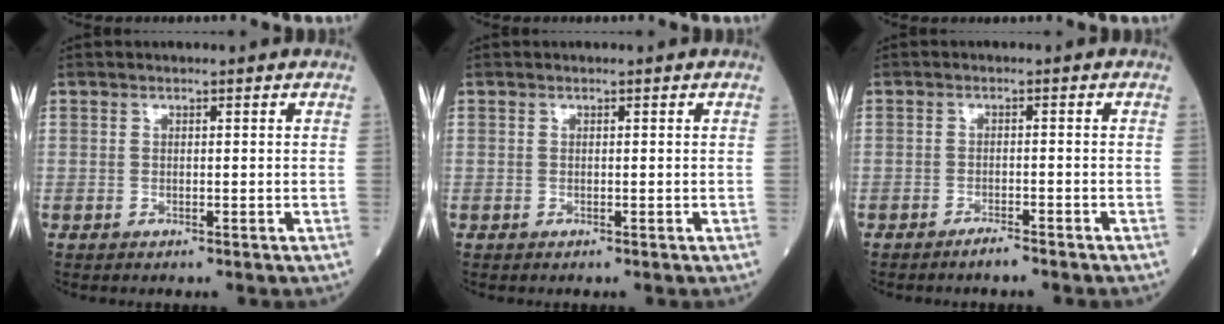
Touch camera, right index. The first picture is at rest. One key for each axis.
{"total": 0.0}
{"total": 2.0, "fx": -1.8, "fy": 0.1, "fz": 0.9, "tx": -0.019, "ty": -0.002, "tz": -0.029}